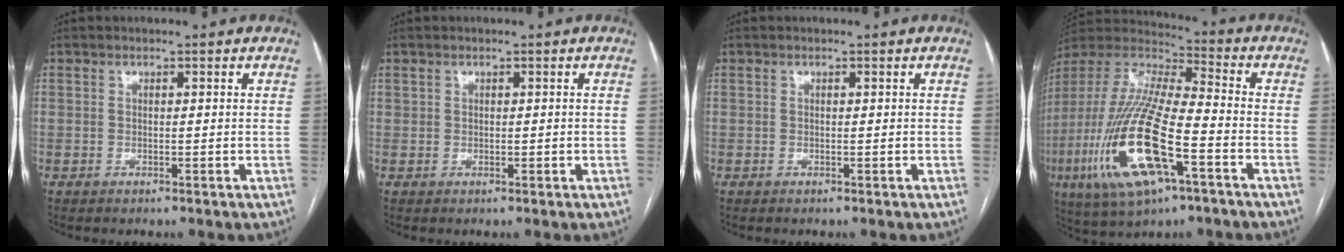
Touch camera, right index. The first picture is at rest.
{"total": 0.7, "force": [0.4, 0.6, 0.3], "torque": [-0.001, 0.003, 0.007]}
{"total": 0.0}
{"total": 22.1, "force": [-7.9, 5.0, 20.1], "torque": [-0.466, -0.037, -0.142]}